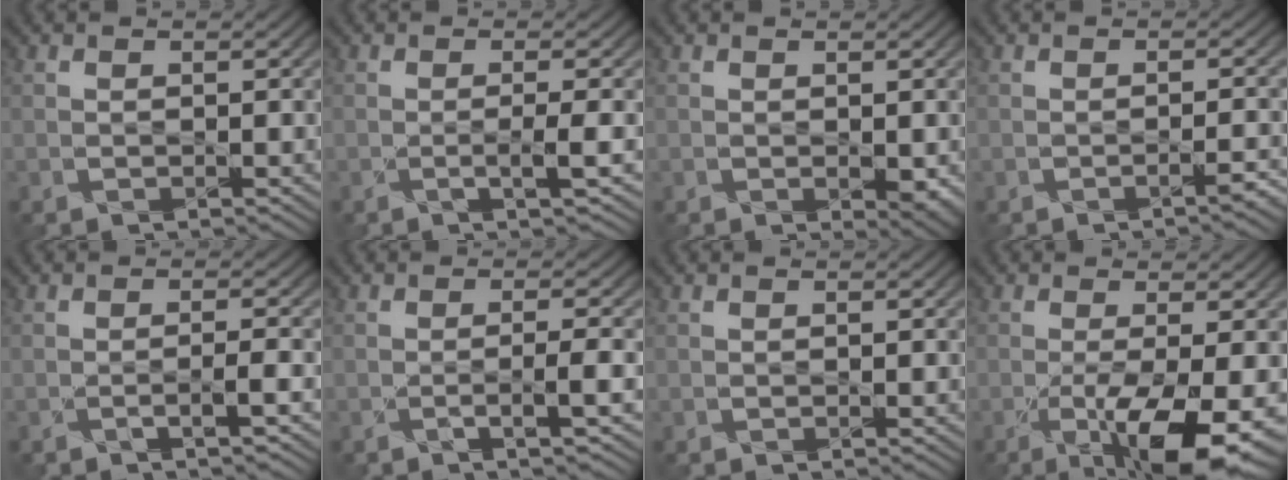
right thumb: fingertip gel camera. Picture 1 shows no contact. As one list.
[{"total": 2.1, "force": [-0.3, 0.3, 2.1], "torque": [-0.036, 0.002, -0.013]}, {"total": 1.8, "force": [-0.2, 0.8, 1.6], "torque": [-0.027, -0.007, 0.003]}, {"total": 1.8, "force": [-1.1, 0.3, 1.5], "torque": [-0.019, 0.005, -0.022]}, {"total": 1.9, "force": [-0.8, 0.2, 1.7], "torque": [-0.026, 0.005, -0.022]}, {"total": 2.7, "force": [-0.7, 0.3, 2.6], "torque": [-0.038, 0.004, -0.023]}, {"total": 0.0}, {"total": 9.3, "force": [-3.6, 2.2, 8.3], "torque": [-0.135, -0.010, -0.053]}]